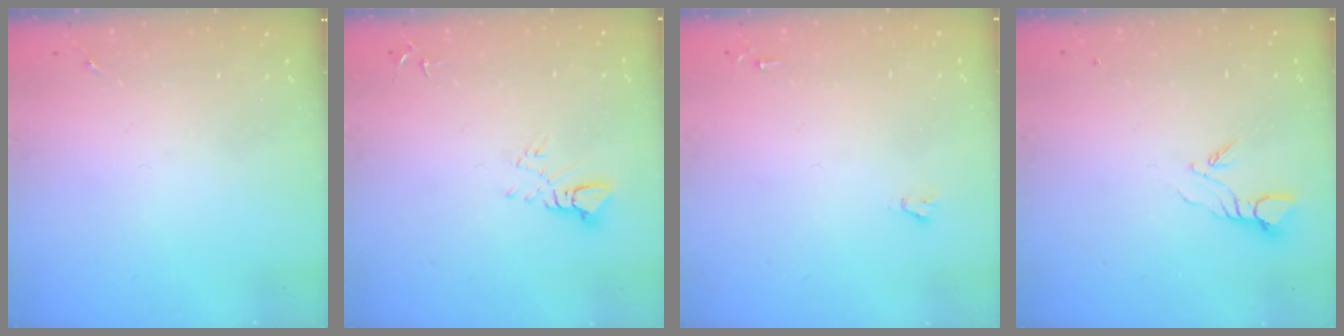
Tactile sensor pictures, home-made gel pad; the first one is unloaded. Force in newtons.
{"total": 5.0, "press": 5.0, "slide": 0.2}
{"total": 1.6, "press": 1.6, "slide": 0.1}
{"total": 3.7, "press": 3.7, "slide": 0.1}